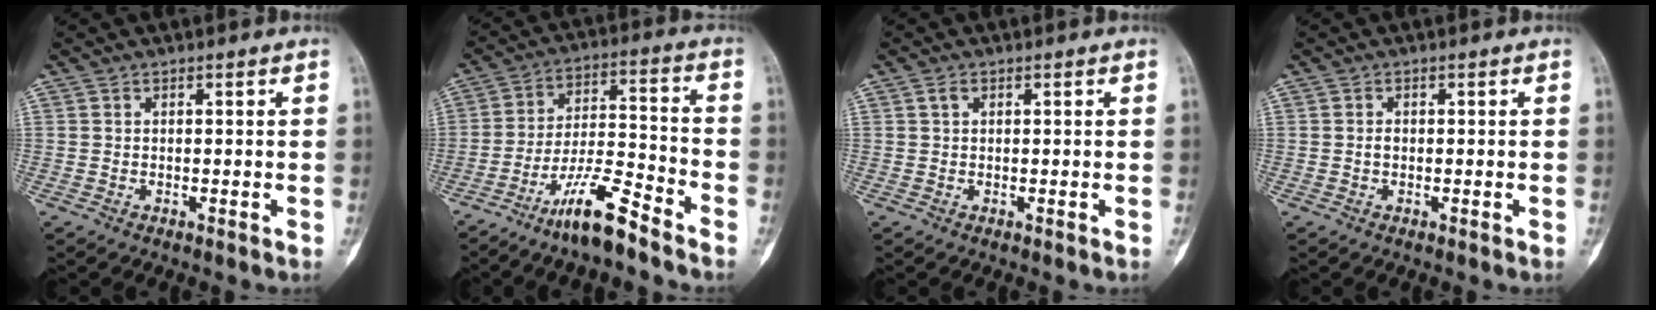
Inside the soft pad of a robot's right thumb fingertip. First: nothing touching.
{"total": 11.4, "force": [-8.6, 1.6, 7.3], "torque": [-0.139, 0.063, -0.158]}
{"total": 1.0, "force": [0.4, 0.7, 0.7], "torque": [-0.014, 0.004, 0.007]}
{"total": 0.9, "force": [-0.1, 0.6, 0.6], "torque": [-0.009, 0.002, -0.003]}